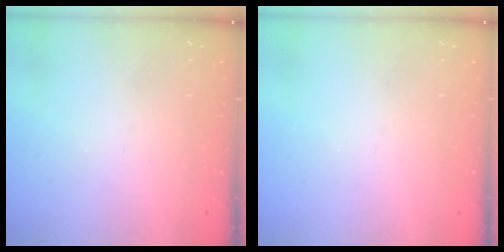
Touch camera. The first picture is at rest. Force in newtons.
{"total": 0.0}